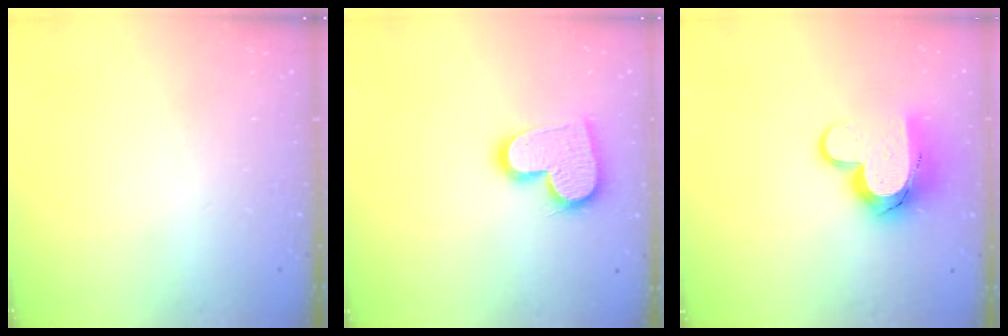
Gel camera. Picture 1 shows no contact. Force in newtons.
{"total": 16.2, "press": 16.2, "slide": 1.3}
{"total": 14.9, "press": 14.9, "slide": 1.3}